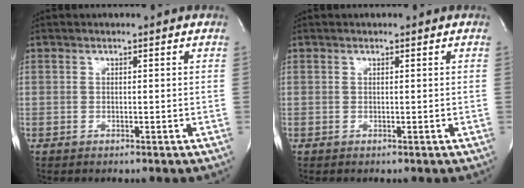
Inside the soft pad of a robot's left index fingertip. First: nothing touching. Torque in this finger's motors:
{"motor_torque": [-0.01, 0.00, 0.00, 0.00]}